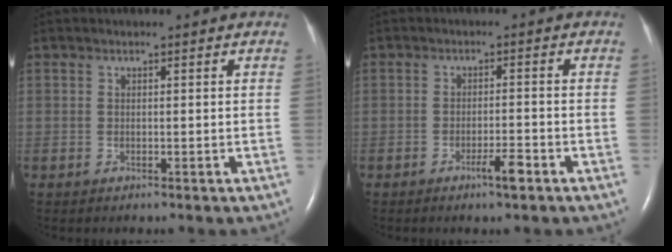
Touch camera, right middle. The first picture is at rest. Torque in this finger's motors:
{"motor_torque": [0.52, -0.49, 0.05, 0.02]}